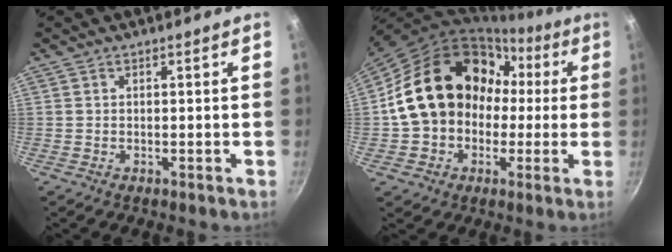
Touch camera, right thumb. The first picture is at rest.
{"total": 19.5, "force": [0.7, 16.0, 11.1], "torque": [-0.161, 0.062, 0.018]}